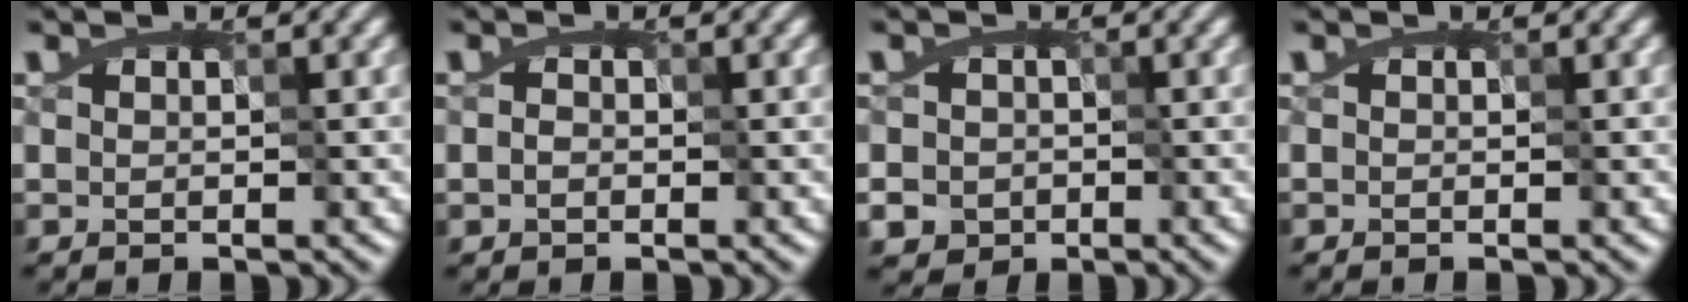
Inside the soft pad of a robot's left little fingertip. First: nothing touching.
{"total": 0.9, "force": [0.0, 0.8, 0.5], "torque": [-0.007, 0.005, -0.004]}
{"total": 2.2, "force": [-0.9, 2.0, 0.2], "torque": [0.000, 0.003, -0.014]}
{"total": 0.0}